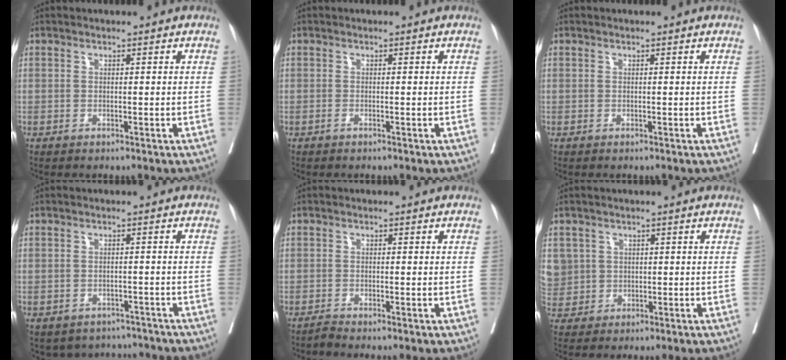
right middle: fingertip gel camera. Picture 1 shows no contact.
{"total": 0.0}
{"total": 0.0}
{"total": 6.6, "force": [-5.8, 3.0, 0.2], "torque": [0.010, 0.019, -0.070]}
{"total": 0.5, "force": [-0.5, 0.0, 0.2], "torque": [0.000, 0.001, -0.010]}
{"total": 5.9, "force": [1.2, 5.7, 0.3], "torque": [-0.013, 0.020, 0.039]}